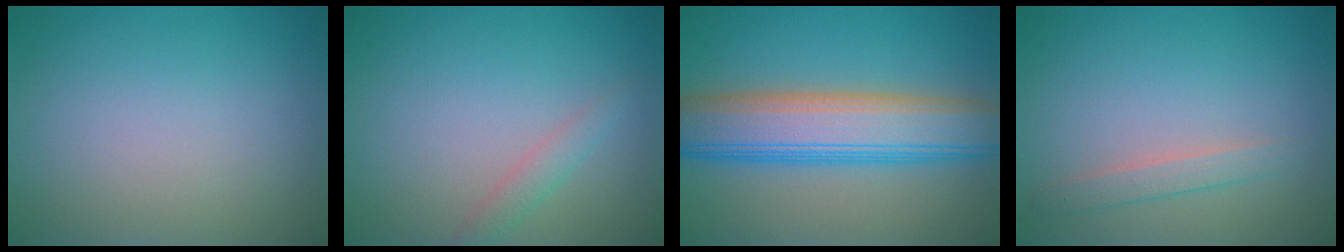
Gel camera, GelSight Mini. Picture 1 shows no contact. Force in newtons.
{"total": 1.4, "press": 1.4, "slide": 0.0}
{"total": 8.8, "press": 8.8, "slide": 0.2}
{"total": 1.6, "press": 1.6, "slide": 0.0}